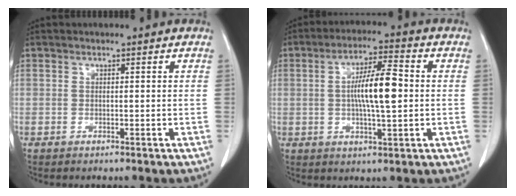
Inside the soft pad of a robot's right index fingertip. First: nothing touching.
{"total": 9.2, "force": [0.2, 1.5, 9.1], "torque": [-0.164, 0.008, 0.000]}